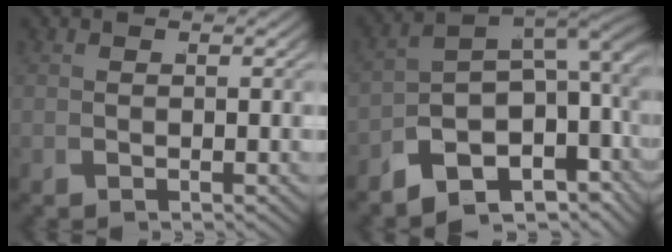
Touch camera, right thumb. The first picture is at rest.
{"total": 16.0, "force": [-0.9, 10.7, 11.8], "torque": [-0.179, -0.003, -0.039]}